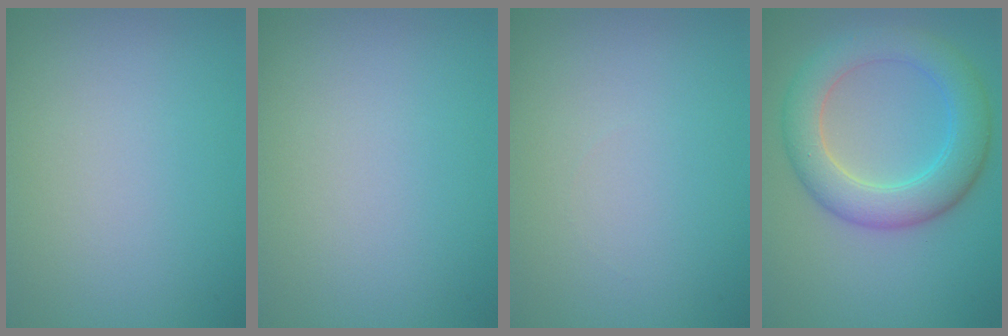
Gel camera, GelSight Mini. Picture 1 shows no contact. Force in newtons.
{"total": 0.0}
{"total": 0.0}
{"total": 6.2, "press": 6.1, "slide": 0.4}